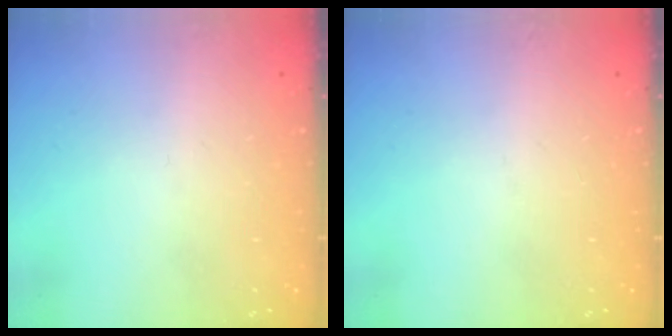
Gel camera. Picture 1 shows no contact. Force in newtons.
{"total": 0.0}